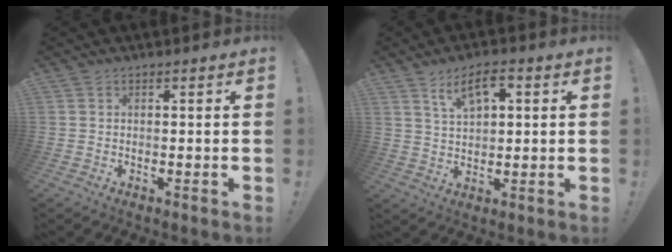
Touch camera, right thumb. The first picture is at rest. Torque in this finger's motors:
{"motor_torque": [0.04, 0.06, 0.51, 0.37, 0.11]}